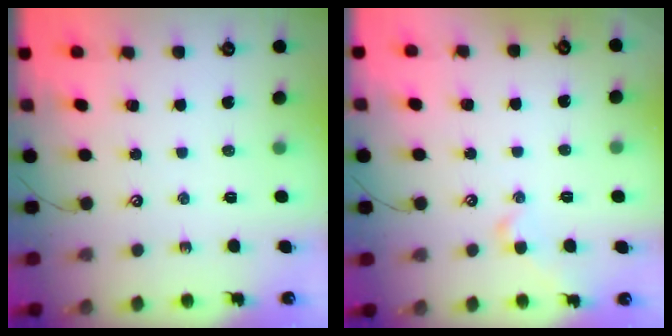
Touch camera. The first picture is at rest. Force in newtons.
{"total": 0.9, "press": 0.8, "slide": 0.4}